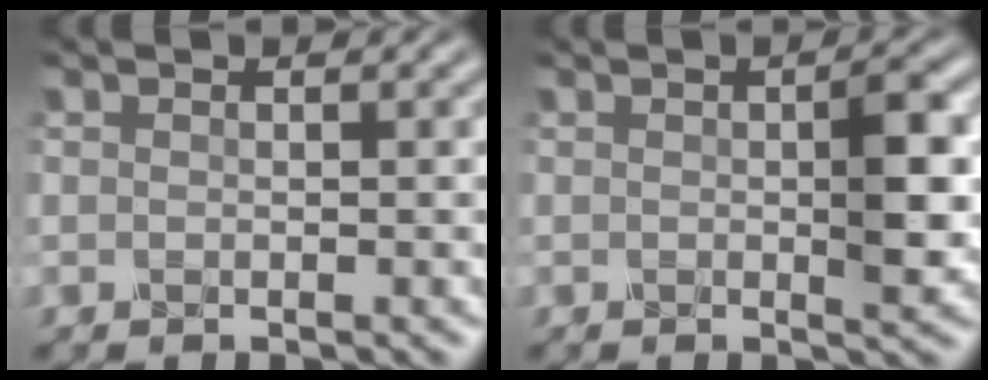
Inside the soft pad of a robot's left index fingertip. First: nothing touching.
{"total": 3.6, "force": [0.2, 0.7, 3.5], "torque": [-0.049, 0.000, 0.002]}